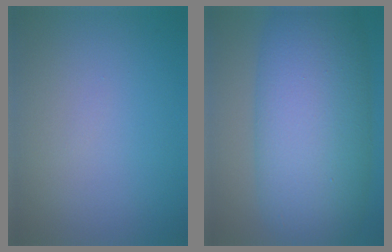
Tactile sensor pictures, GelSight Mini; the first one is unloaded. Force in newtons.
{"total": 13.1, "press": 13.1, "slide": 0.1}